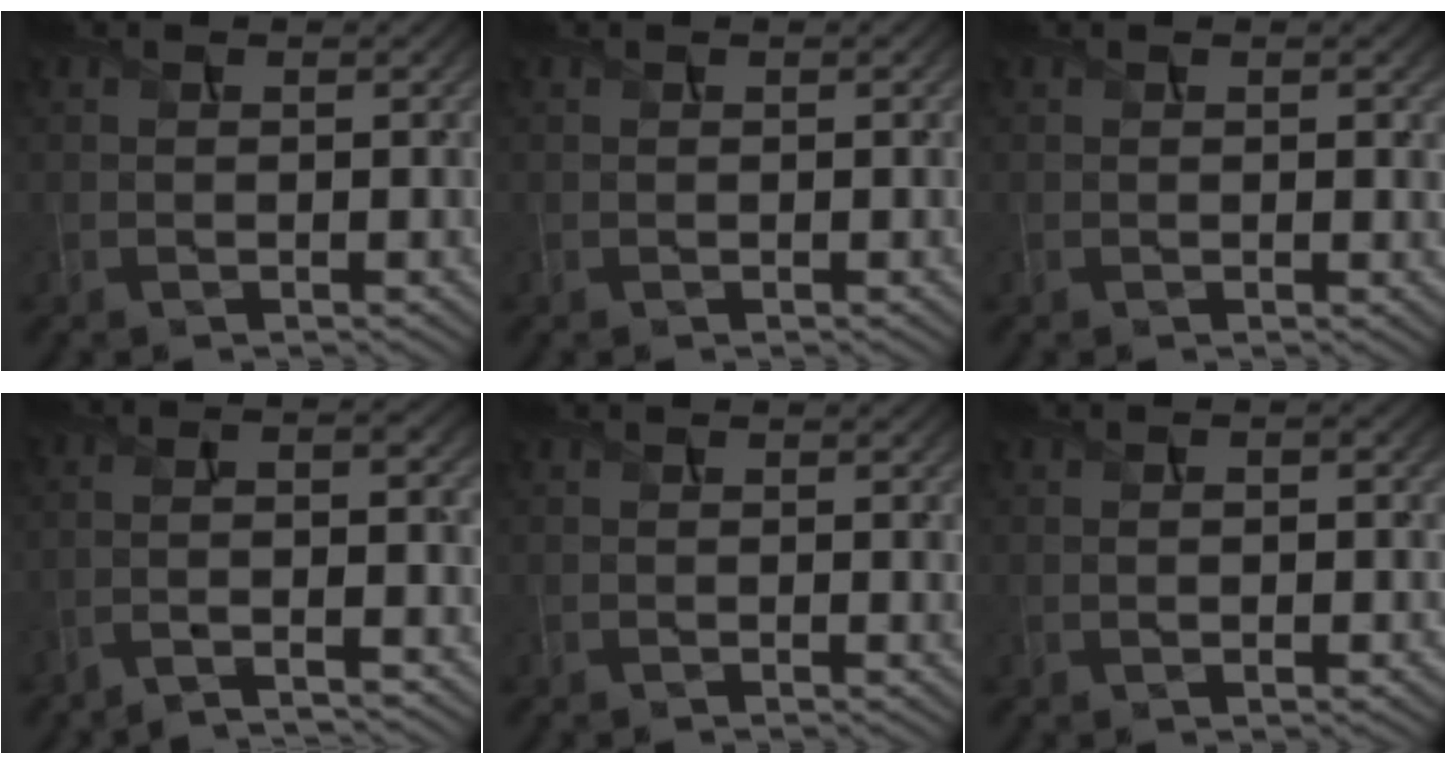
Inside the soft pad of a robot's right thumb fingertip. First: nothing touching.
{"total": 0.0}
{"total": 0.9, "force": [0.3, 0.4, 0.8], "torque": [-0.010, -0.005, 0.004]}
{"total": 7.4, "force": [-4.7, 1.2, 5.5], "torque": [-0.079, 0.010, -0.087]}
{"total": 0.9, "force": [0.0, 0.1, 0.9], "torque": [-0.012, -0.005, -0.001]}
{"total": 2.3, "force": [0.1, 1.3, 2.0], "torque": [-0.019, -0.010, 0.005]}